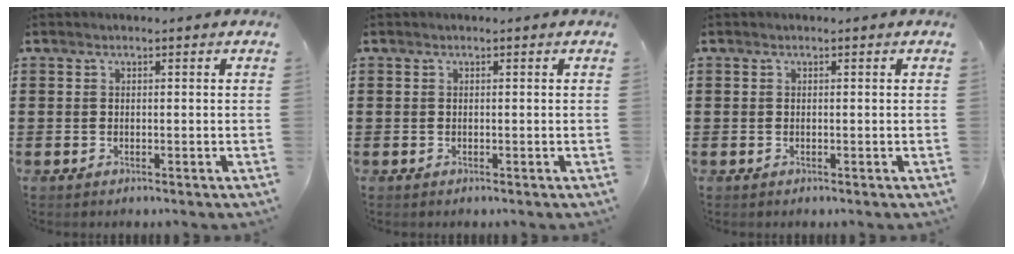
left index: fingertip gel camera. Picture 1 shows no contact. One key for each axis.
{"total": 0.0}
{"total": 0.0}